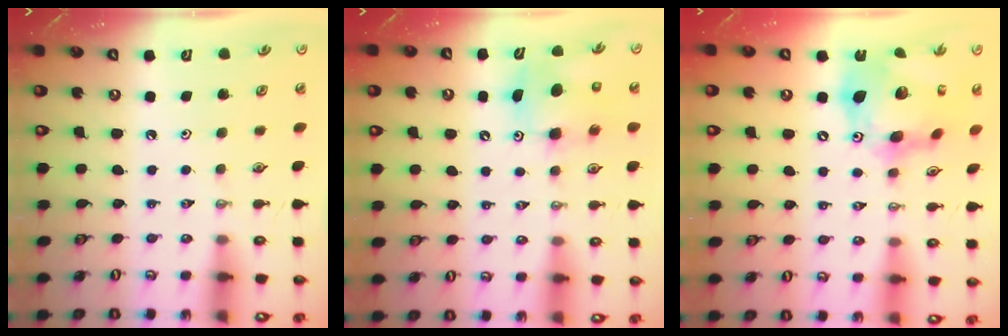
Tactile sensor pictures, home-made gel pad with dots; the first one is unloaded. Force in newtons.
{"total": 8.1, "press": 8.0, "slide": 1.6}
{"total": 19.8, "press": 19.7, "slide": 1.8}